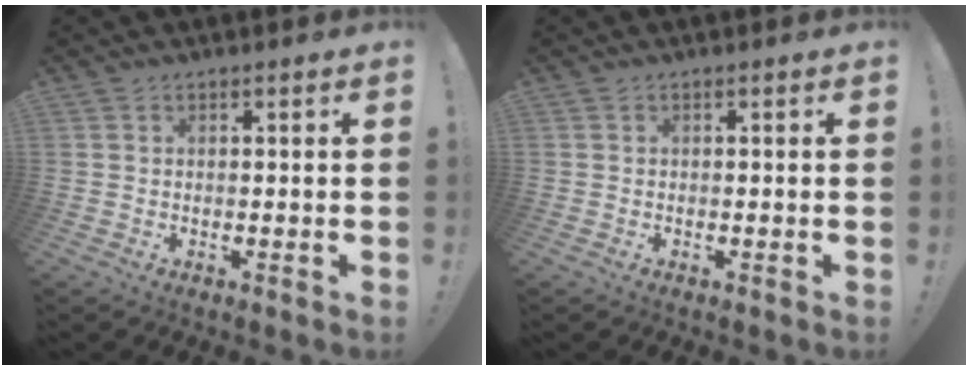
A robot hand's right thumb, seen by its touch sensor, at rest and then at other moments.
{"total": 0.0}